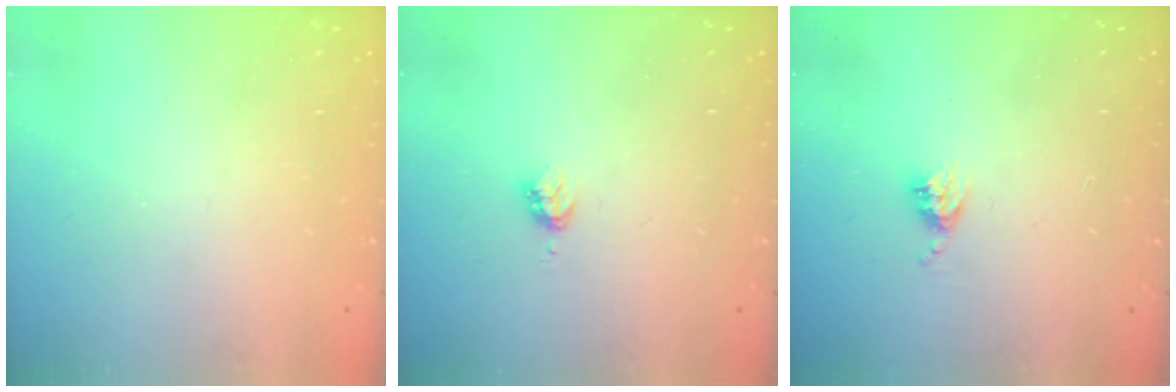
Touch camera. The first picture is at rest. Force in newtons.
{"total": 2.9, "press": 2.8, "slide": 0.4}
{"total": 4.8, "press": 4.8, "slide": 0.4}